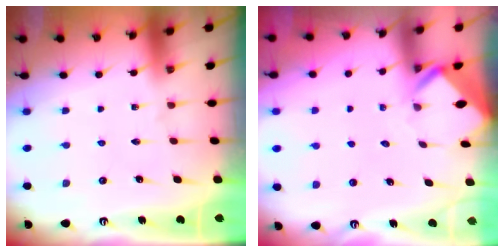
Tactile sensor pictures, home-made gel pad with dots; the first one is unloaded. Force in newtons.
{"total": 2.4, "press": 2.4, "slide": 0.1}